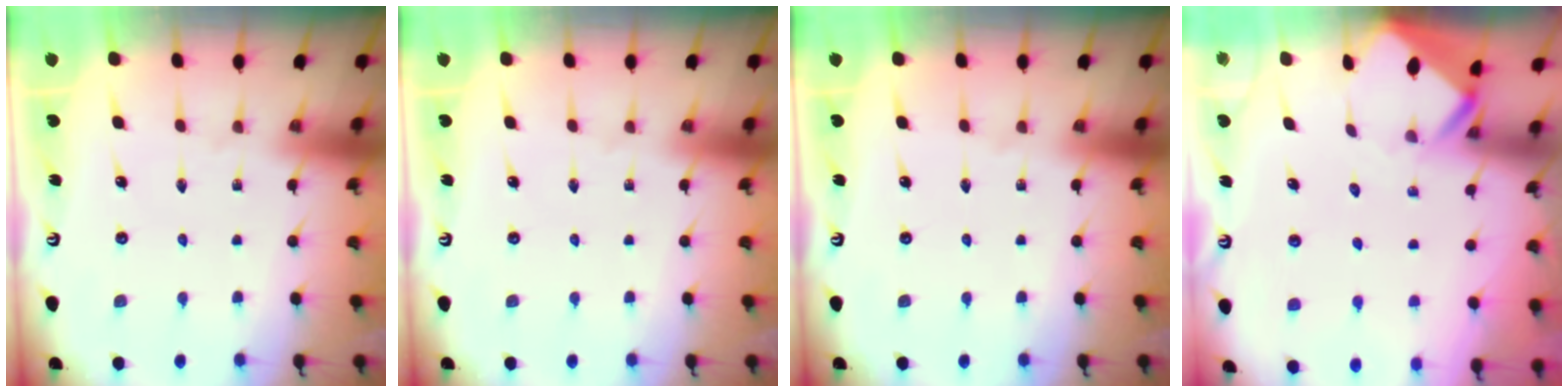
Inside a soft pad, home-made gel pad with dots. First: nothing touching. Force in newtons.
{"total": 0.0}
{"total": 0.0}
{"total": 2.9, "press": 2.9, "slide": 0.2}